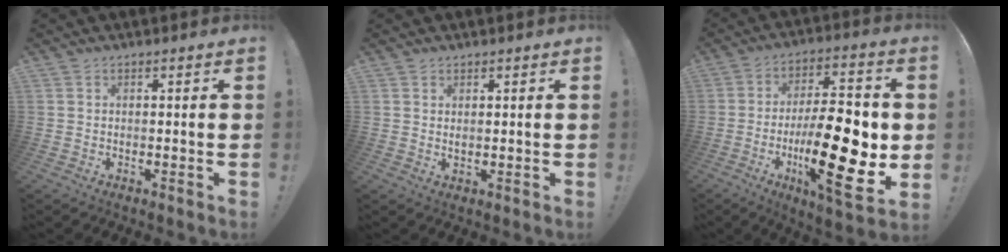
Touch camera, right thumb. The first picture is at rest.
{"total": 1.2, "force": [0.8, 0.5, 0.6], "torque": [-0.007, -0.004, 0.015]}
{"total": 25.0, "force": [-4.4, 8.7, 23.0], "torque": [-0.382, 0.012, -0.066]}